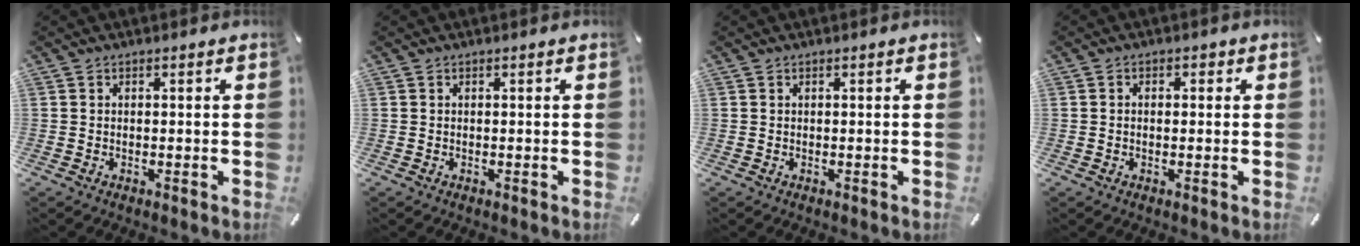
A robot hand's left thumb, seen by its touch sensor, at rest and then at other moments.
{"total": 0.0}
{"total": 0.0}
{"total": 1.8, "force": [-0.5, 1.3, 1.2], "torque": [-0.023, 0.006, -0.010]}